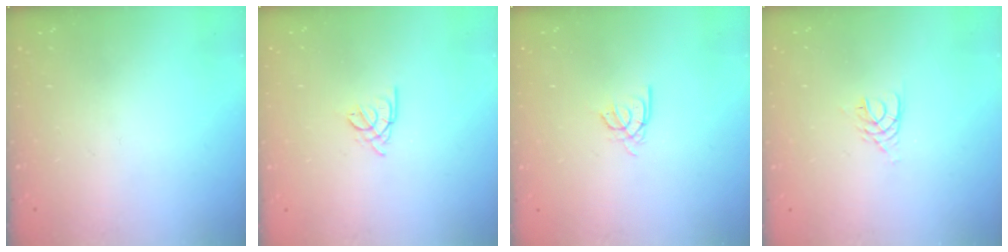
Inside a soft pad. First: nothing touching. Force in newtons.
{"total": 1.8, "press": 1.7, "slide": 0.5}
{"total": 2.4, "press": 2.4, "slide": 0.4}
{"total": 3.0, "press": 2.9, "slide": 0.4}